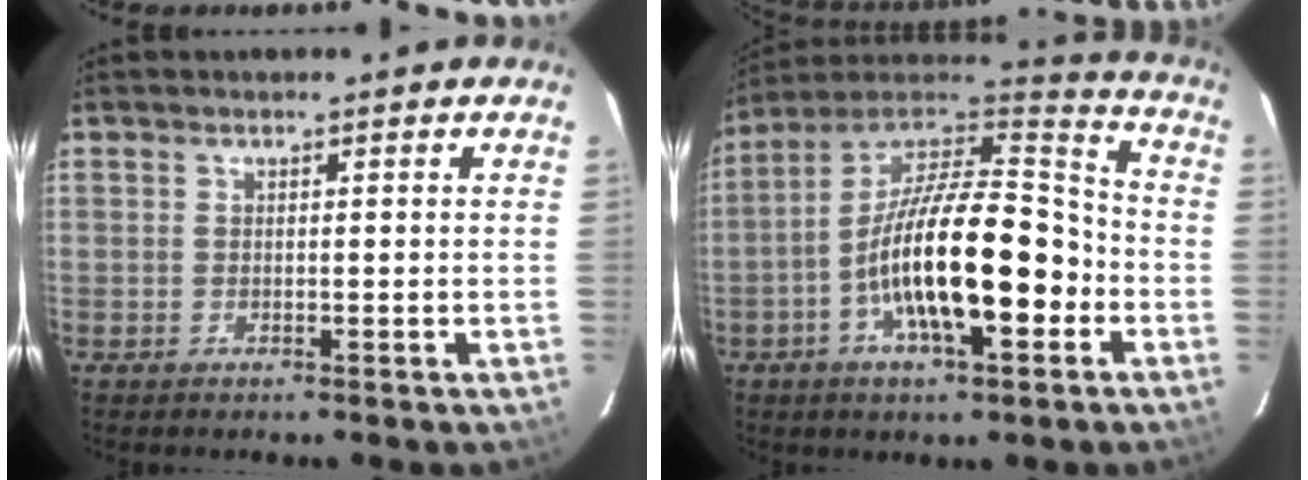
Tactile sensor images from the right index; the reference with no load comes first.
{"total": 21.1, "force": [-6.5, 7.4, 18.6], "torque": [-0.333, 0.000, -0.120]}